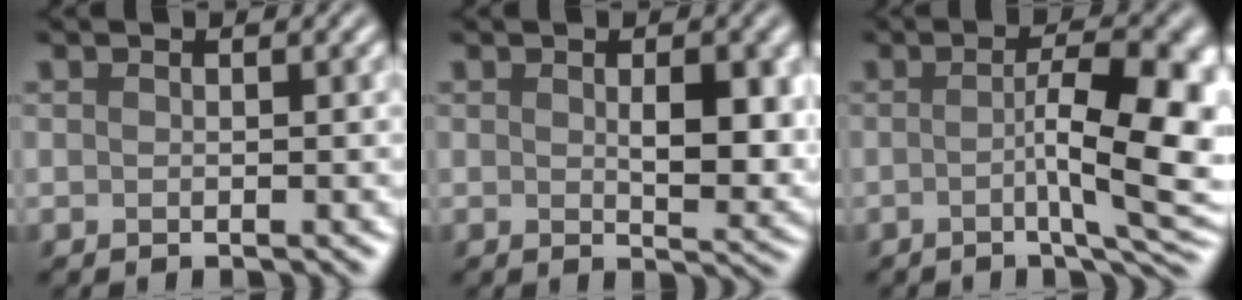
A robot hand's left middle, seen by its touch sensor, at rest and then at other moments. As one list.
[{"total": 4.4, "force": [0.6, 1.8, 3.9], "torque": [-0.056, -0.008, 0.017]}, {"total": 9.4, "force": [-0.6, 2.5, 9.0], "torque": [-0.112, 0.001, -0.008]}]